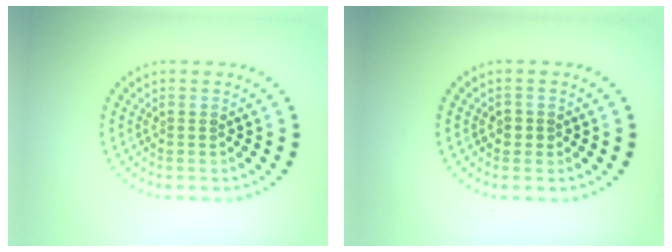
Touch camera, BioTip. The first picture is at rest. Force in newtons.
{"total": 1.1, "press": 1.0, "slide": 0.5}